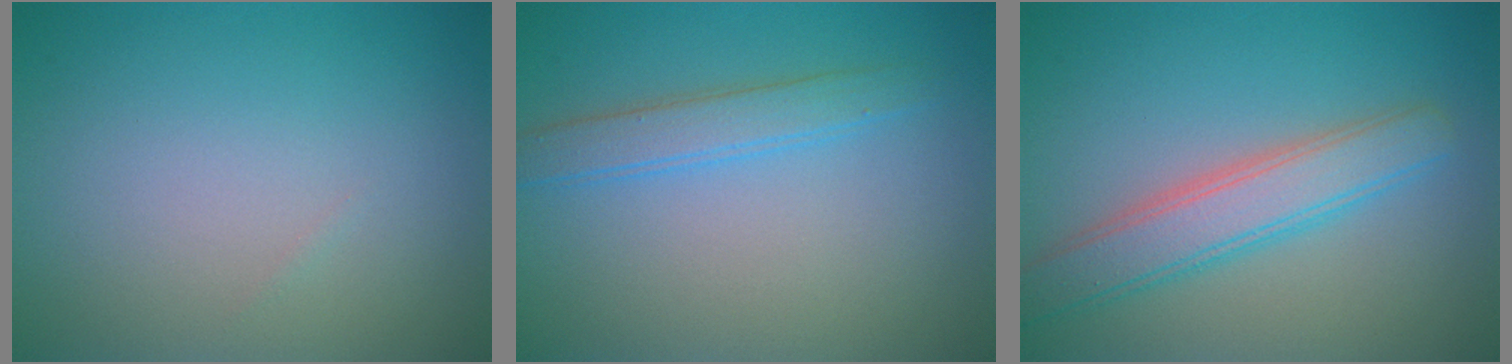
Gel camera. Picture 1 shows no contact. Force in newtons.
{"total": 2.5, "press": 2.5, "slide": 0.1}
{"total": 4.4, "press": 4.4, "slide": 0.2}